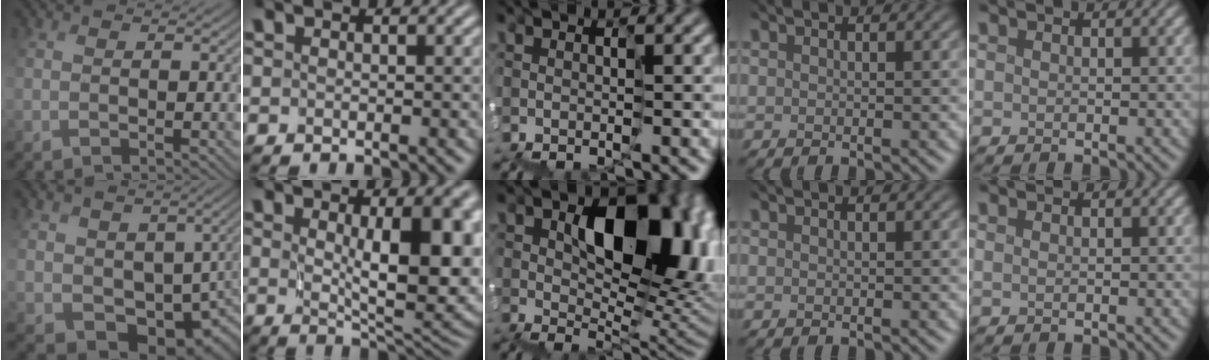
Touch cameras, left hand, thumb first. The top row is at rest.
{"thumb": {"total": 7.3, "force": [0.3, 6.3, 3.7], "torque": [-0.081, -0.042, 0.029]}, "index": {"total": 11.2, "force": [1.6, 4.3, 10.3], "torque": [-0.118, -0.001, 0.029]}, "middle": {"total": 10.0, "force": [2.0, 6.3, 7.5], "torque": [-0.076, -0.003, 0.040]}}